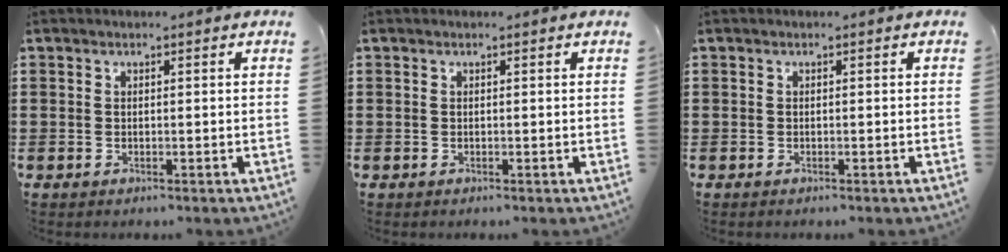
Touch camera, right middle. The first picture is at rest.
{"total": 0.0}
{"total": 0.0}